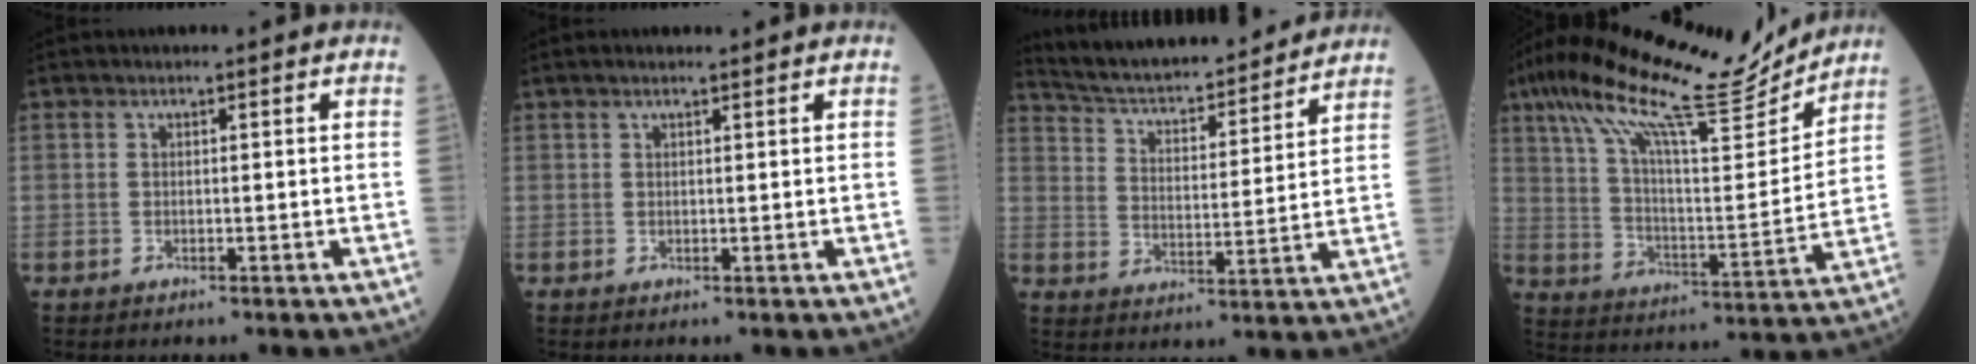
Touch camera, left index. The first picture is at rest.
{"total": 1.7, "force": [1.4, 0.0, 1.0], "torque": [-0.016, 0.014, 0.022]}
{"total": 20.4, "force": [18.8, 3.2, 7.3], "torque": [-0.116, 0.009, 0.274]}
{"total": 20.7, "force": [17.2, 2.6, 11.2], "torque": [-0.207, 0.018, 0.279]}